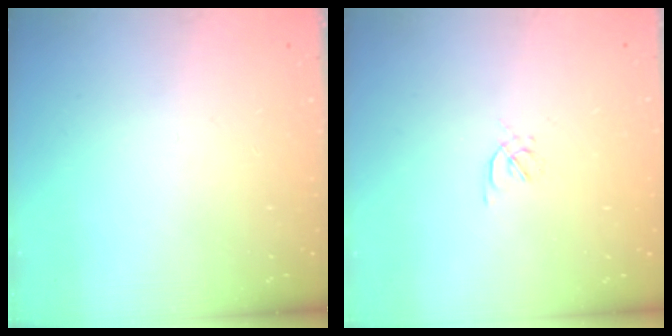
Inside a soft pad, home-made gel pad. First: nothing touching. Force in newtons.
{"total": 1.6, "press": 1.6, "slide": 0.4}